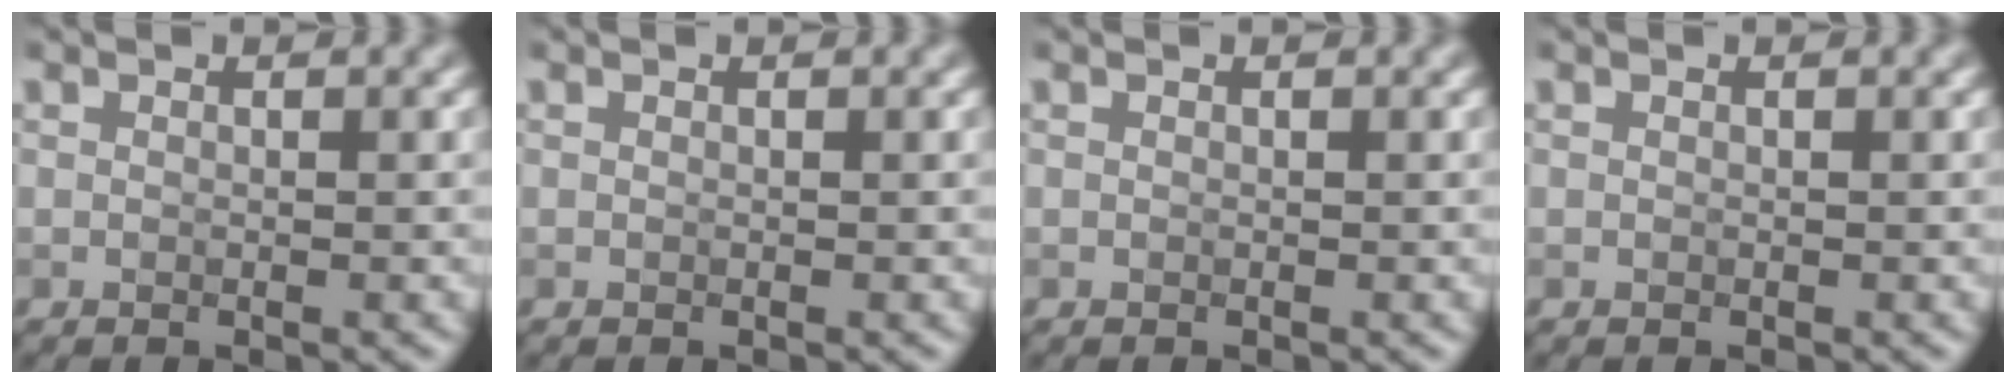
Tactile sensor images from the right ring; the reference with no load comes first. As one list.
[{"total": 0.0}, {"total": 0.0}, {"total": 0.0}]